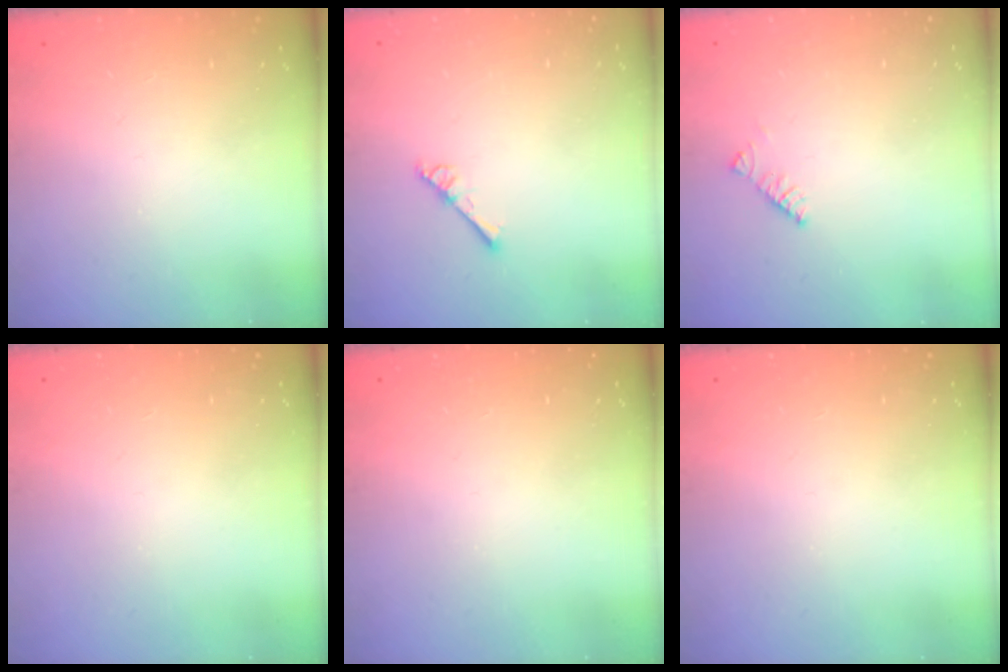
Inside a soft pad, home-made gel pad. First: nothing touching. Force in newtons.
{"total": 3.3, "press": 3.3, "slide": 0.3}
{"total": 2.6, "press": 2.6, "slide": 0.4}
{"total": 0.0}
{"total": 0.0}
{"total": 0.0}